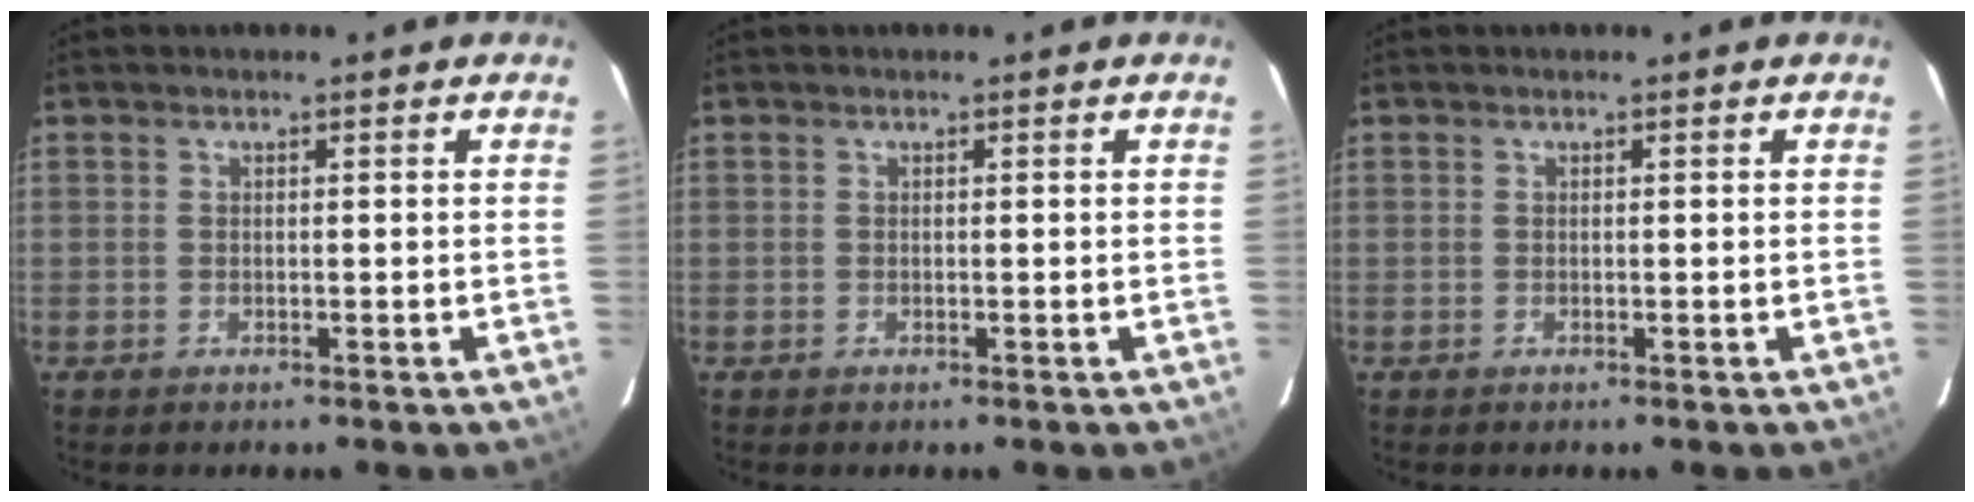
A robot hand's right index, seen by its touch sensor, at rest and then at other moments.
{"total": 0.0}
{"total": 0.0}